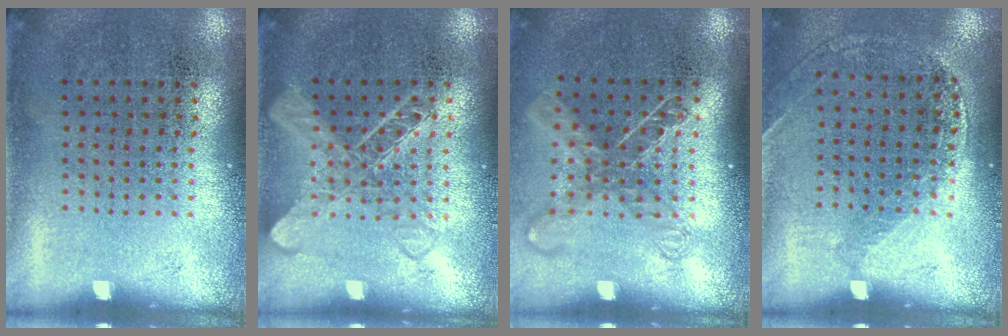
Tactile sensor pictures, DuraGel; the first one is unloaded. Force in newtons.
{"total": 1.4, "press": 1.4, "slide": 0.3}
{"total": 1.5, "press": 1.2, "slide": 0.8}
{"total": 1.2, "press": 1.1, "slide": 0.3}